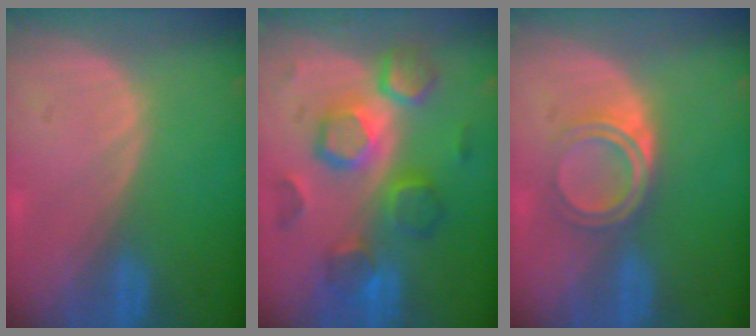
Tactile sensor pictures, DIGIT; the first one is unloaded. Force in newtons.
{"total": 9.8, "press": 9.8, "slide": 0.6}
{"total": 5.2, "press": 4.5, "slide": 2.7}